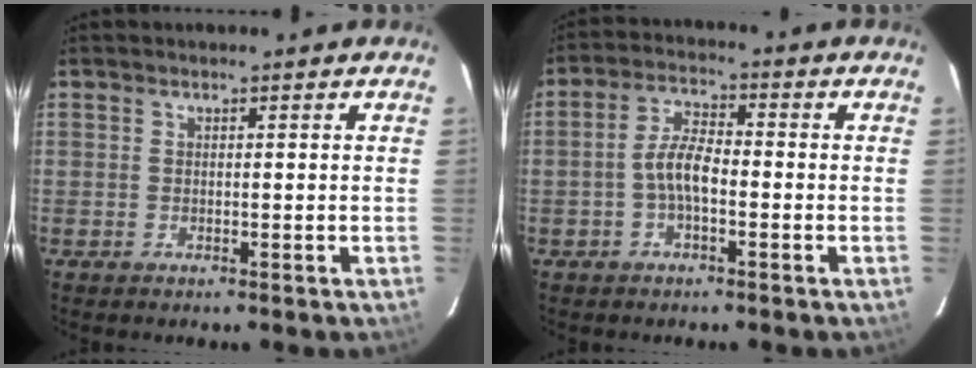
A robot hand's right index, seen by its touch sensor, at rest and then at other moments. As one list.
[{"total": 5.2, "force": [-1.6, 1.9, 4.5], "torque": [-0.094, 0.015, -0.032]}]